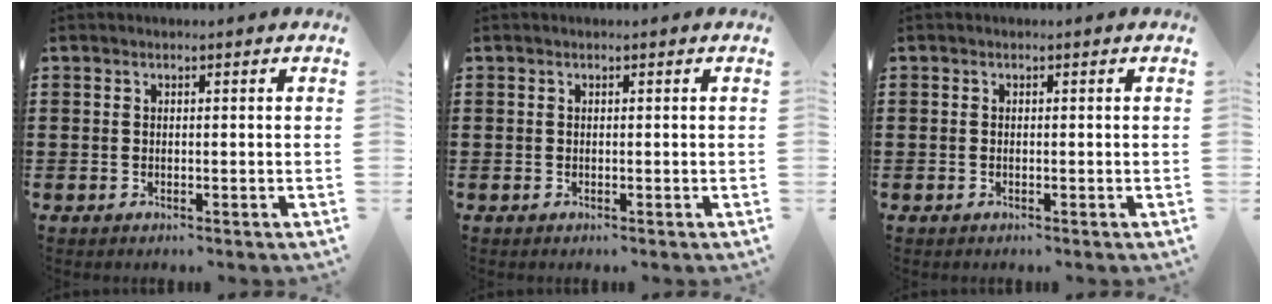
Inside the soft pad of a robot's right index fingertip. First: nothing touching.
{"total": 0.0}
{"total": 0.0}